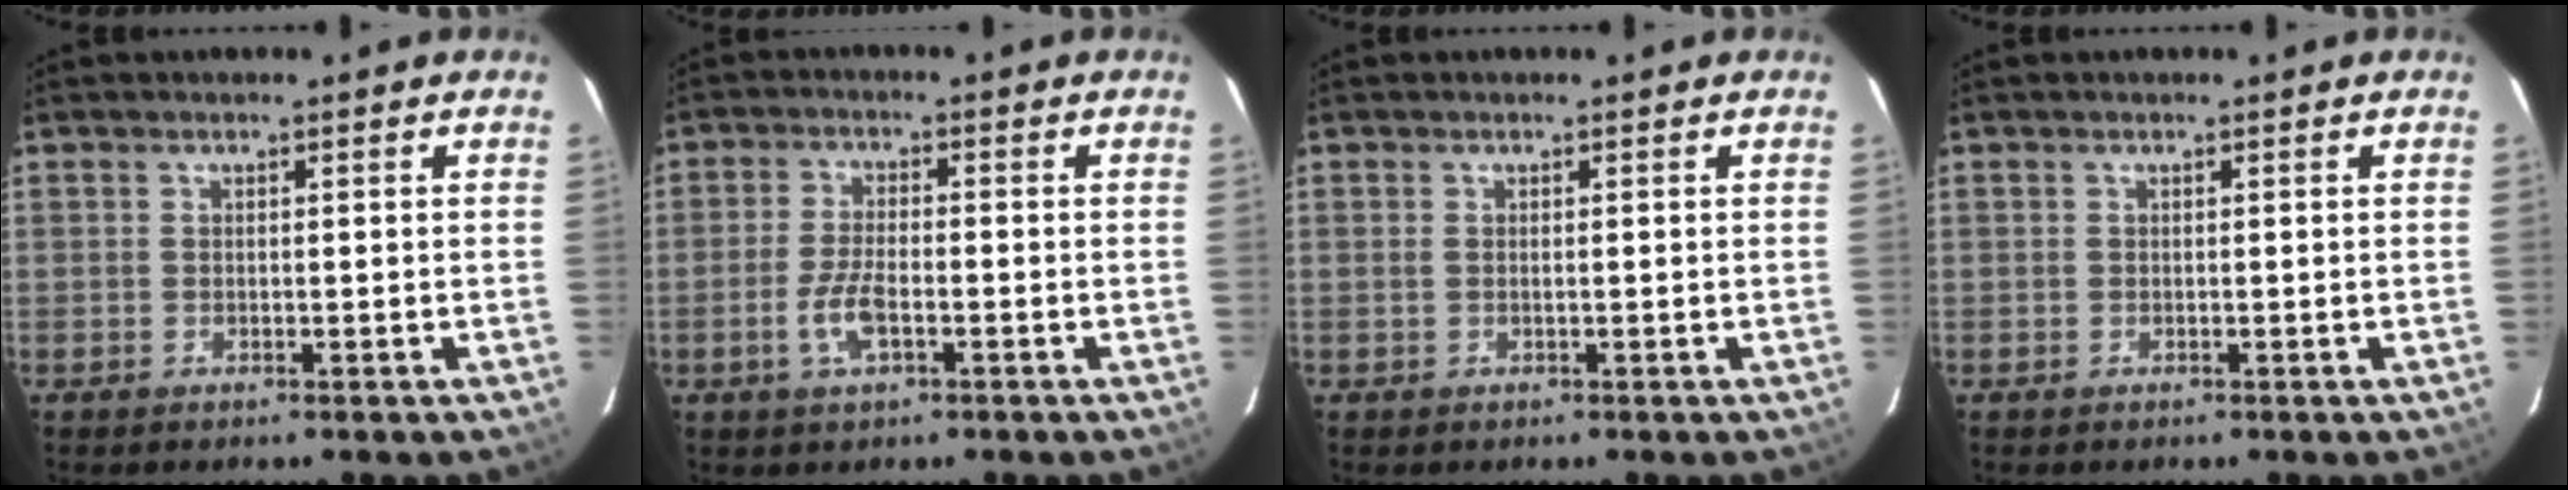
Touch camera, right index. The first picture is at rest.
{"total": 5.7, "force": [-2.2, 1.9, 4.9], "torque": [-0.107, -0.002, -0.042]}
{"total": 0.6, "force": [0.1, -0.1, 0.6], "torque": [-0.016, 0.001, 0.002]}
{"total": 0.0}